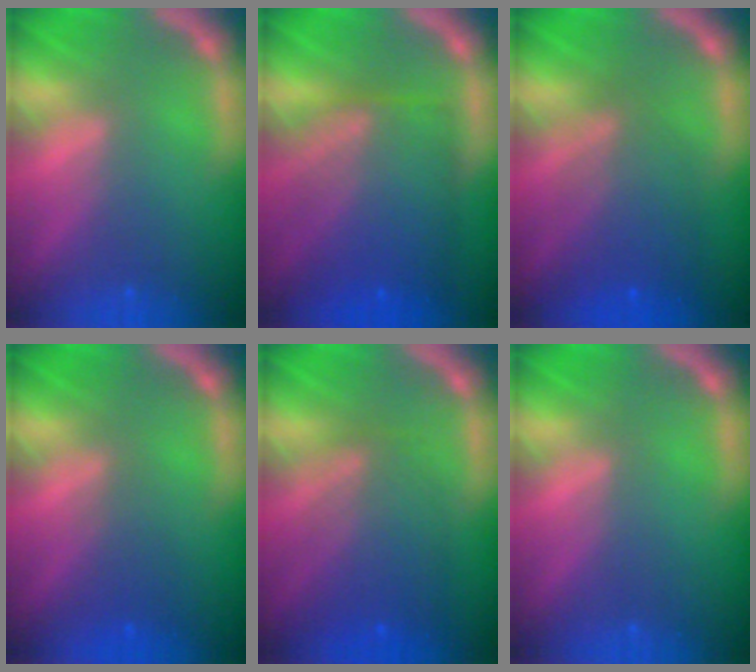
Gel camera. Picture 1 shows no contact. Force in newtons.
{"total": 8.6}
{"total": 5.5}
{"total": 2.0}
{"total": 5.6}
{"total": 0.0}